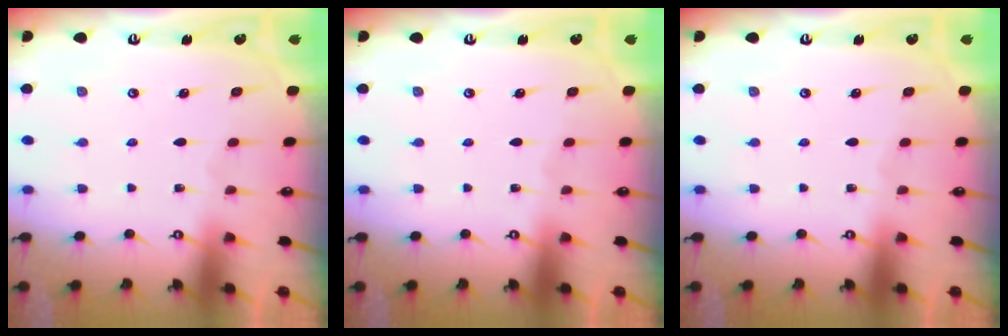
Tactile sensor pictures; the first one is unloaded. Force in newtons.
{"total": 0.0}
{"total": 0.0}